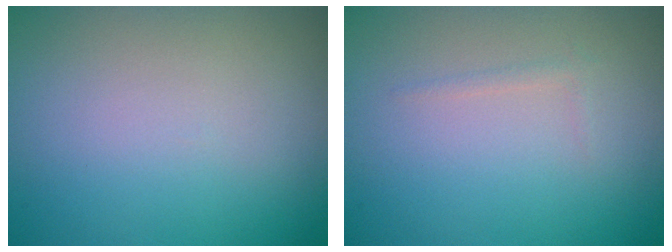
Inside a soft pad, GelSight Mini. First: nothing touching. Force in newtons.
{"total": 0.6, "press": 0.6, "slide": 0.1}